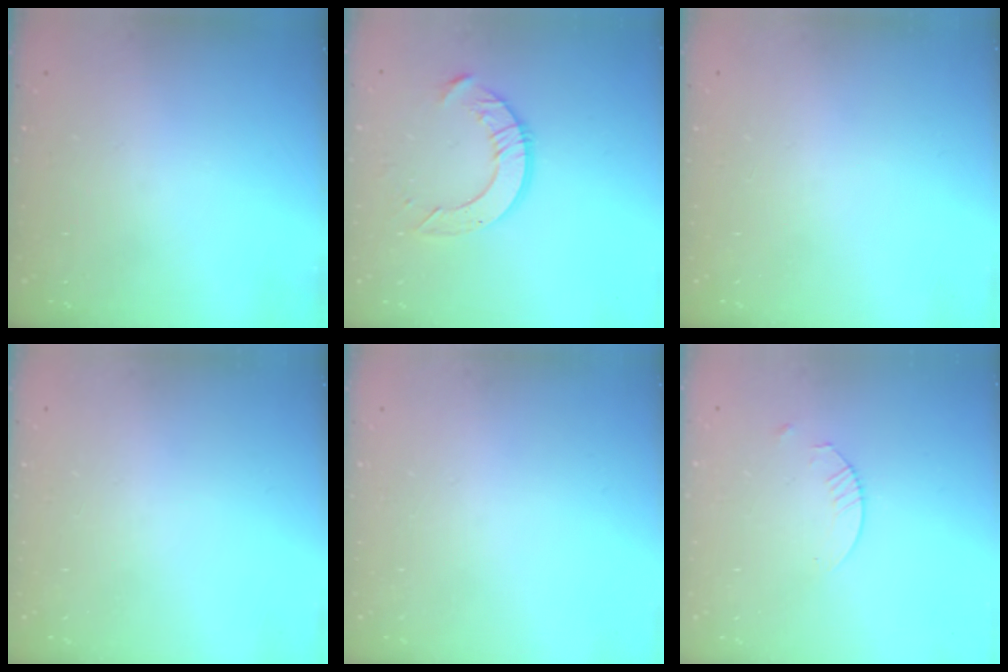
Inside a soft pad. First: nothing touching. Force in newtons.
{"total": 9.6, "press": 9.6, "slide": 1.0}
{"total": 0.0}
{"total": 0.0}
{"total": 0.0}
{"total": 2.4, "press": 2.4, "slide": 0.3}